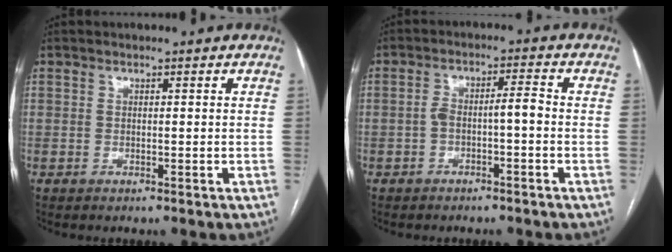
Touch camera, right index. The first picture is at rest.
{"total": 3.9, "force": [-1.1, 0.7, 3.6], "torque": [-0.067, 0.020, -0.014]}